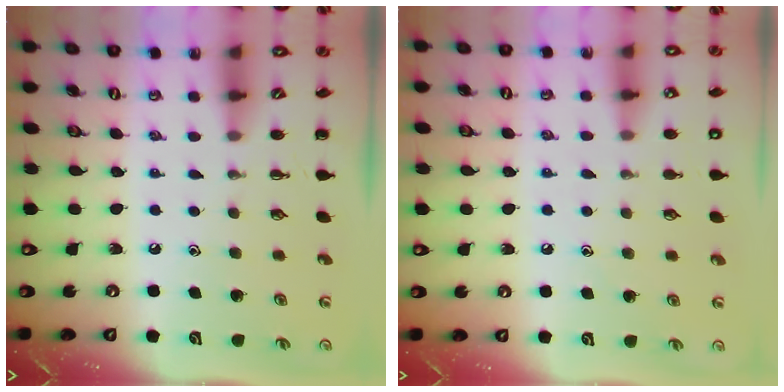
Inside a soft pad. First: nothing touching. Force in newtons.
{"total": 6.2, "press": 6.0, "slide": 1.7}